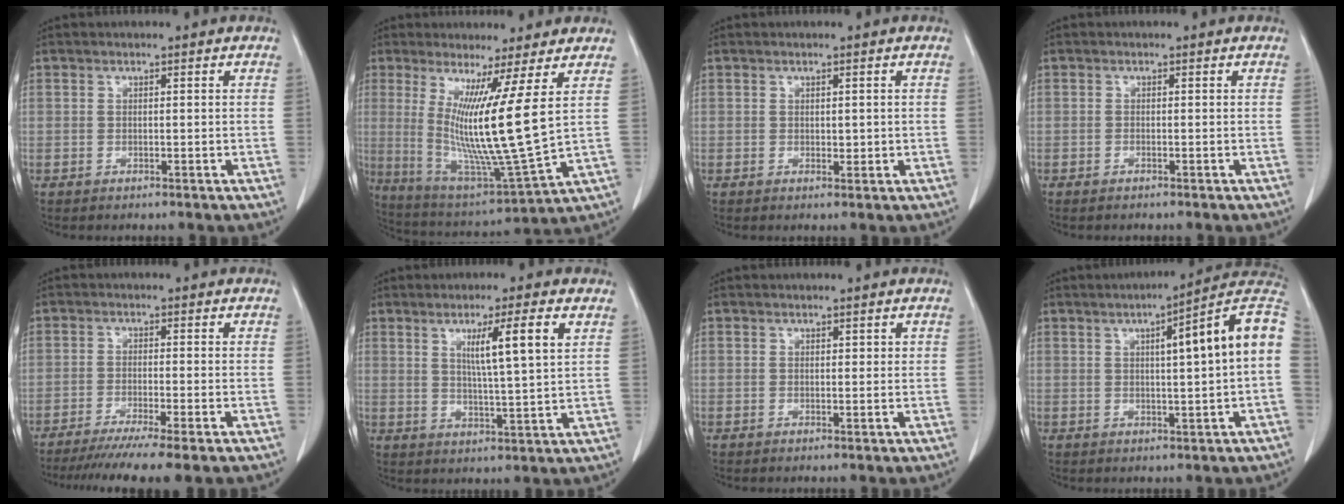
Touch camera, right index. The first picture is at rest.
{"total": 14.3, "force": [3.5, -1.3, 13.8], "torque": [-0.265, -0.048, 0.067]}
{"total": 1.3, "force": [0.1, 0.8, 1.0], "torque": [-0.012, -0.003, 0.005]}
{"total": 0.0}
{"total": 10.3, "force": [-8.2, -0.8, 6.1], "torque": [-0.076, -0.028, -0.125]}
{"total": 8.0, "force": [3.2, -0.4, 7.3], "torque": [-0.121, -0.008, 0.054]}
{"total": 0.8, "force": [0.4, 0.5, 0.6], "torque": [-0.006, 0.000, 0.006]}
{"total": 13.0, "force": [2.3, 0.2, 12.8], "torque": [-0.172, 0.026, 0.025]}